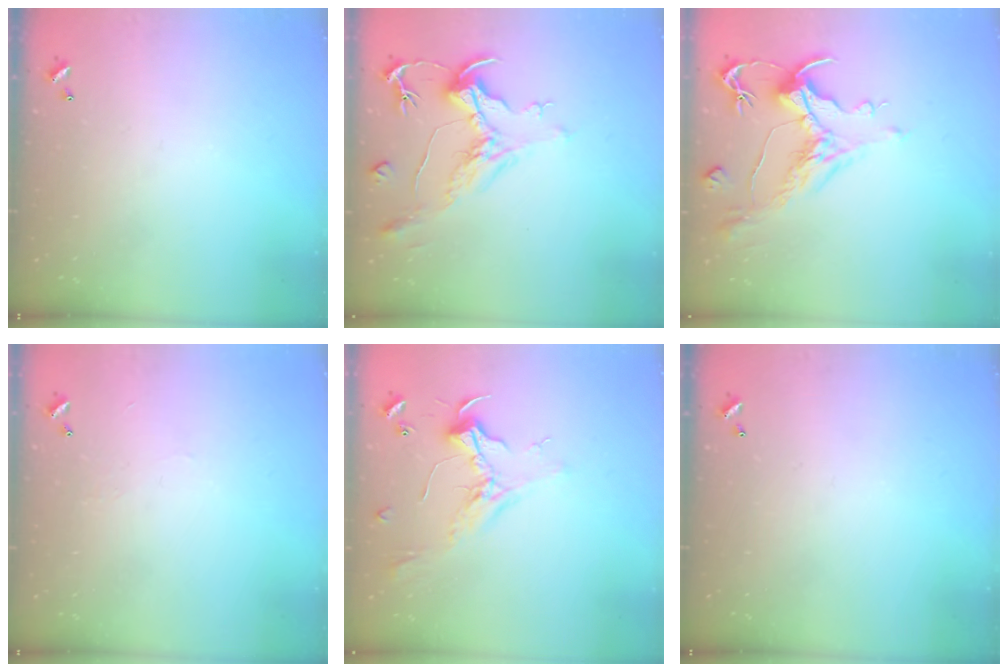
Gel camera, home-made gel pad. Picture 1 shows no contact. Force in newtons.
{"total": 2.1, "press": 1.7, "slide": 1.3}
{"total": 1.5, "press": 0.5, "slide": 1.4}
{"total": 2.3, "press": 2.3, "slide": 0.4}
{"total": 2.4, "press": 2.3, "slide": 0.8}
{"total": 0.0}